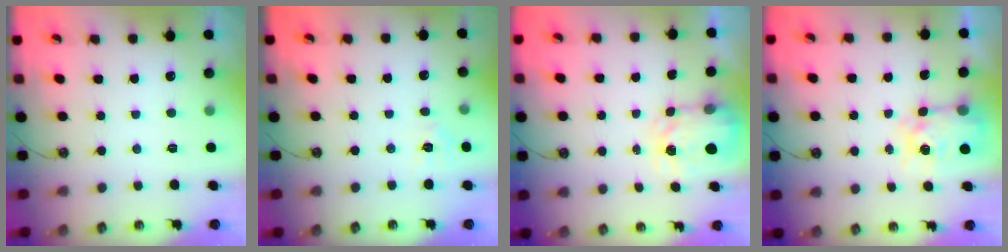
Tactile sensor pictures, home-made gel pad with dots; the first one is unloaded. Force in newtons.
{"total": 3.9, "press": 3.9, "slide": 0.5}
{"total": 3.9, "press": 3.9, "slide": 0.6}
{"total": 7.3, "press": 7.3, "slide": 1.0}